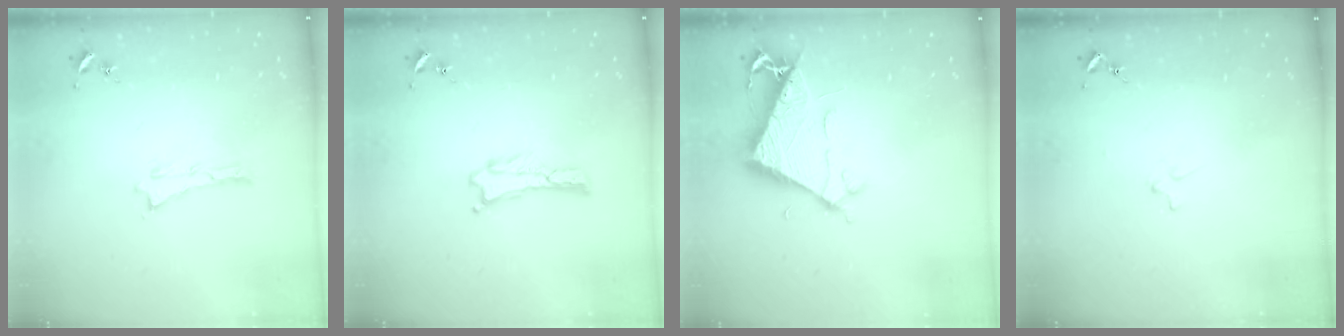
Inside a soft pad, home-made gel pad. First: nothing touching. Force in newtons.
{"total": 0.0}
{"total": 7.9, "press": 7.9, "slide": 0.6}
{"total": 1.1, "press": 1.1, "slide": 0.1}